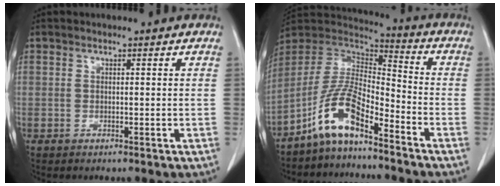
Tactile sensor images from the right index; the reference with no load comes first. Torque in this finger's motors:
{"motor_torque": [0.31, -0.25, 0.05, -0.04]}